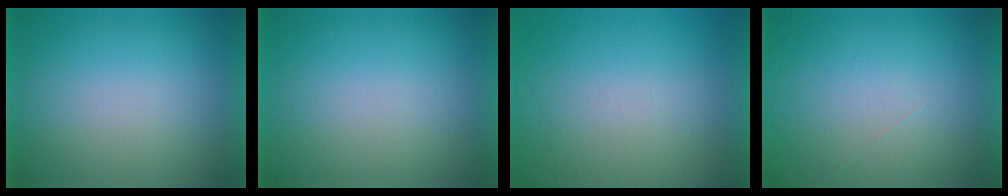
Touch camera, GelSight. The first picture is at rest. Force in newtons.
{"total": 0.0}
{"total": 8.7}
{"total": 1.2}